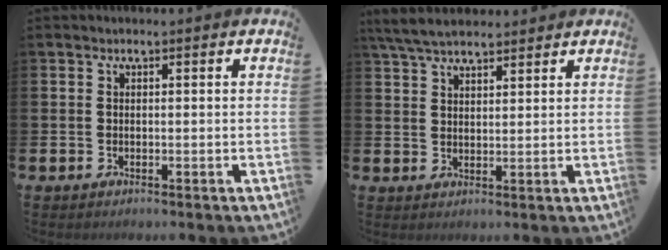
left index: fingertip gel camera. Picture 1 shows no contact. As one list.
[{"total": 5.2, "force": [4.8, 1.2, 1.7], "torque": [-0.047, -0.010, 0.089]}]